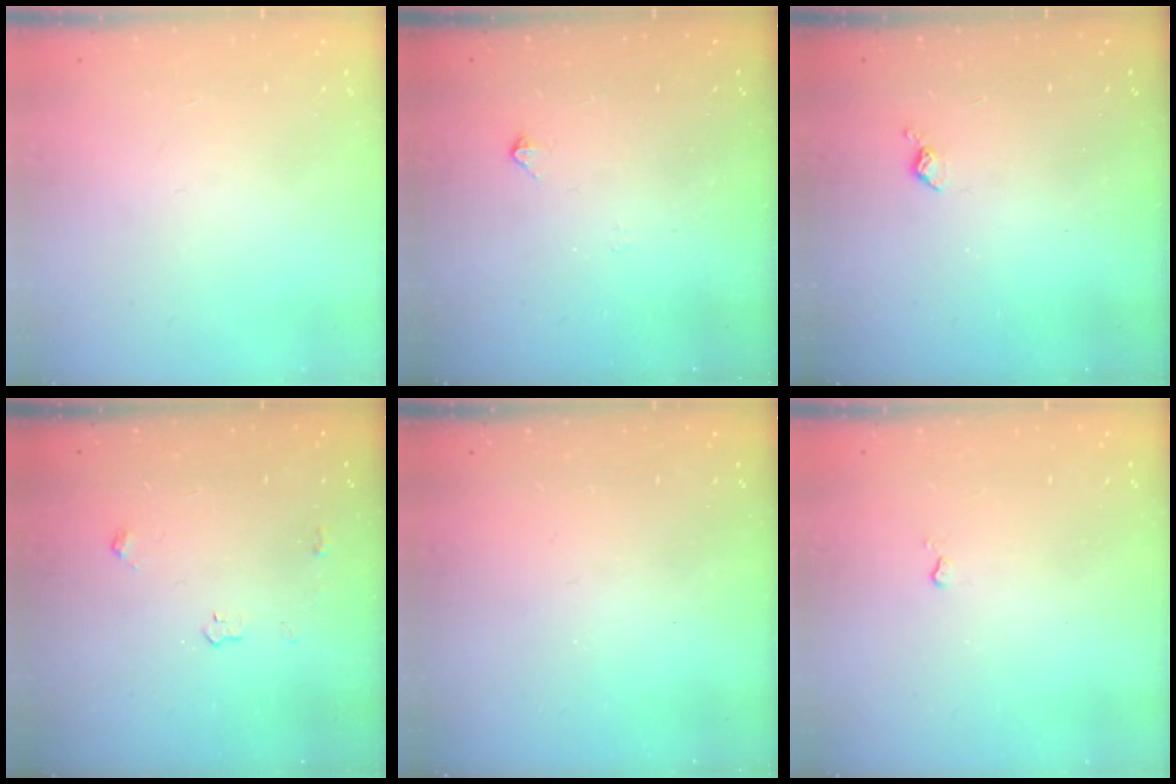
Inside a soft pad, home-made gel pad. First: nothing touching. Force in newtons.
{"total": 2.4, "press": 2.4, "slide": 0.5}
{"total": 3.2, "press": 3.2, "slide": 0.5}
{"total": 3.0, "press": 2.9, "slide": 0.5}
{"total": 0.0}
{"total": 2.4, "press": 2.4, "slide": 0.4}